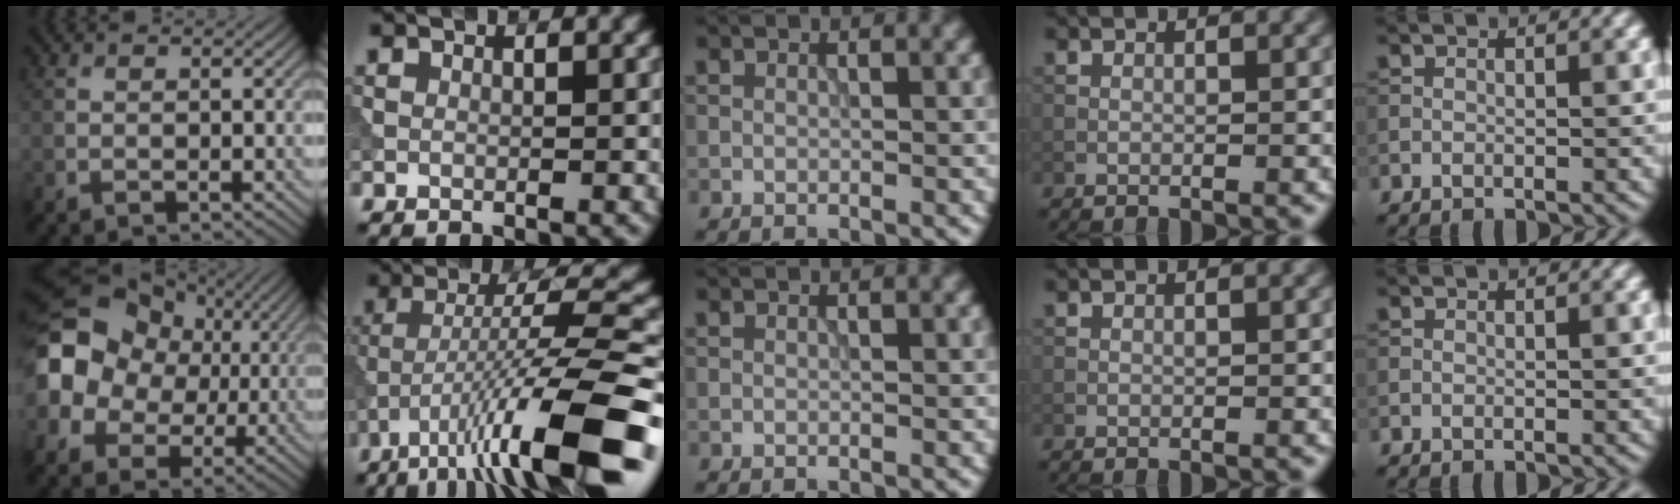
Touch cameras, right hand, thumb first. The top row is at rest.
{"thumb": {"total": 14.8, "force": [2.2, 12.1, 8.3], "torque": [-0.201, 0.007, 0.027]}, "index": {"total": 13.1, "force": [-6.9, 2.2, 11.0], "torque": [-0.184, 0.014, -0.106]}}